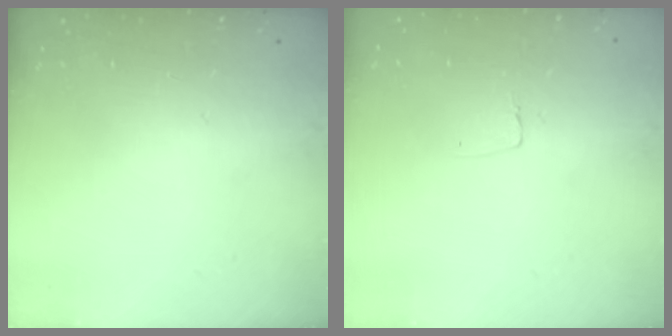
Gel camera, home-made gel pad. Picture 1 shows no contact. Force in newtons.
{"total": 3.5, "press": 3.5, "slide": 0.3}